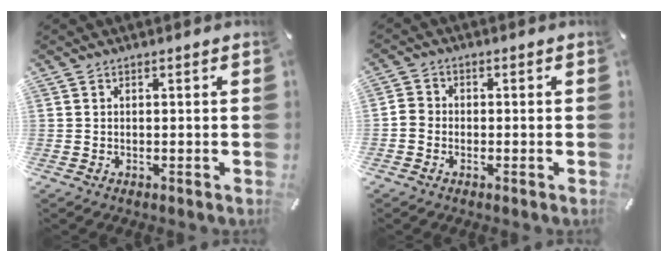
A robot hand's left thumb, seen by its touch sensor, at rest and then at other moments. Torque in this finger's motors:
{"motor_torque": [-0.29, -0.22, -0.07, 0.10, -0.06]}